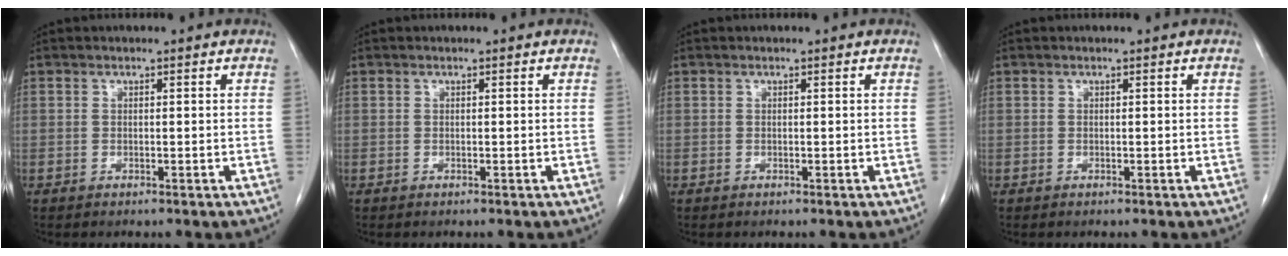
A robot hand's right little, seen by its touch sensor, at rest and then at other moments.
{"total": 0.0}
{"total": 0.0}
{"total": 0.0}